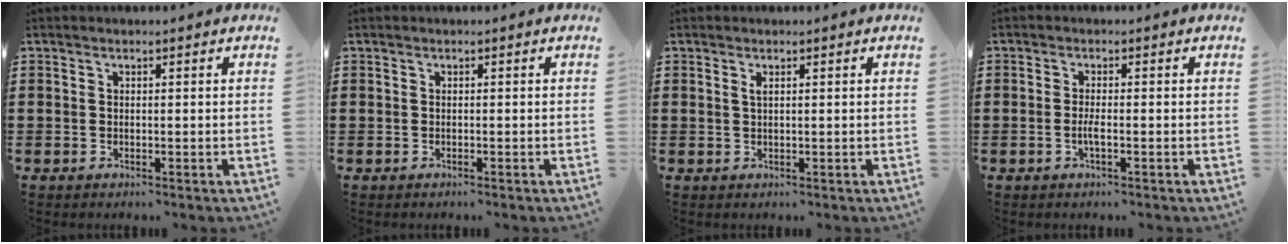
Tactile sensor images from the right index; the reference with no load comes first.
{"total": 0.0}
{"total": 0.8, "force": [0.4, 0.2, 0.7], "torque": [-0.015, 0.002, 0.006]}
{"total": 2.1, "force": [-0.7, 0.3, 1.9], "torque": [-0.042, -0.003, -0.015]}